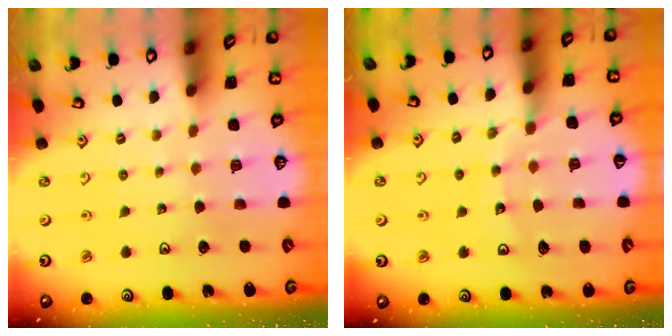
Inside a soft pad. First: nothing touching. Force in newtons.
{"total": 12.0, "press": 11.9, "slide": 1.5}